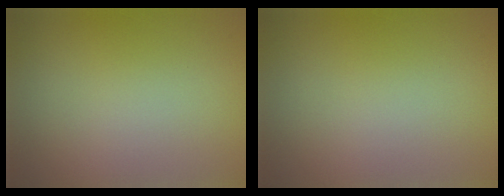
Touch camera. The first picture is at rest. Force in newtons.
{"total": 0.0}